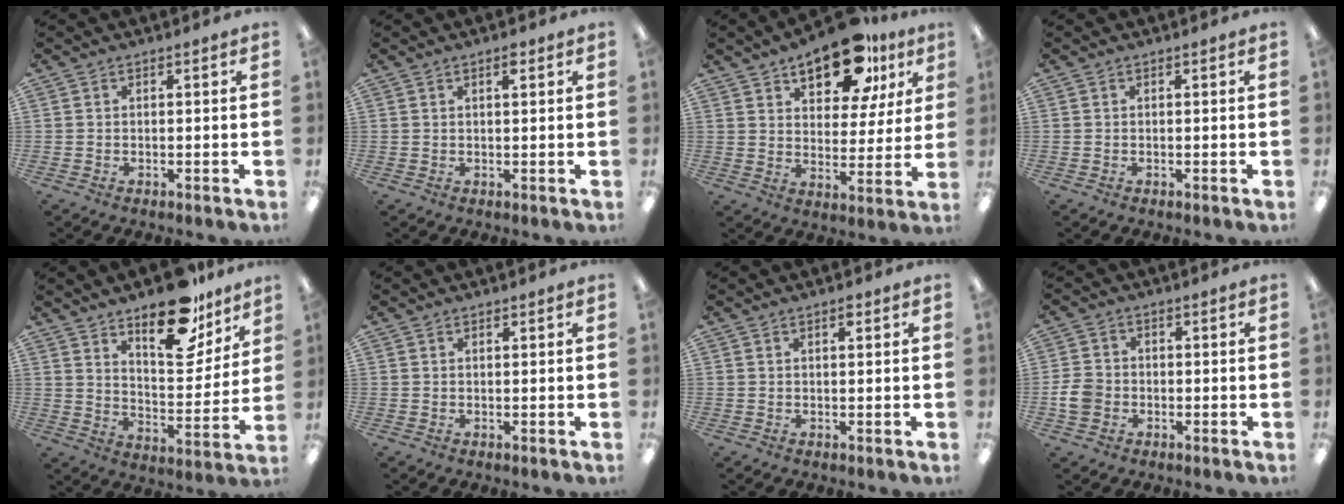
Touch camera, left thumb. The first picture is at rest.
{"total": 1.9, "force": [1.3, 0.6, 1.2], "torque": [-0.018, -0.002, 0.021]}
{"total": 16.1, "force": [11.3, 7.3, 8.8], "torque": [-0.128, -0.057, 0.193]}
{"total": 0.0}
{"total": 18.1, "force": [13.4, 7.6, 9.4], "torque": [-0.128, -0.085, 0.229]}
{"total": 0.6, "force": [0.5, 0.2, 0.1], "torque": [-0.003, 0.001, 0.010]}
{"total": 1.5, "force": [1.0, 0.5, 0.9], "torque": [-0.012, -0.003, 0.016]}
{"total": 5.4, "force": [-1.1, 4.5, 2.8], "torque": [-0.060, 0.009, -0.020]}